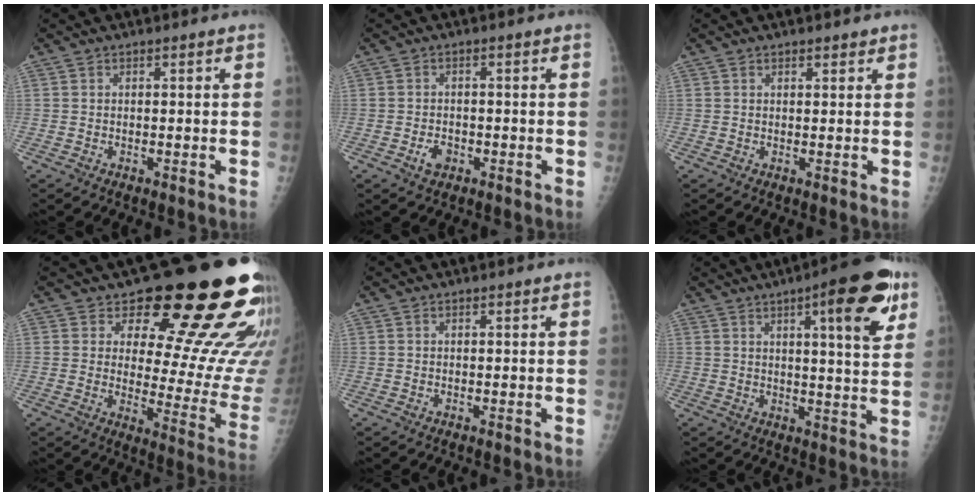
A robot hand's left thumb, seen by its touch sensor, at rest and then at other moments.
{"total": 2.6, "force": [-1.1, 1.9, 1.5], "torque": [-0.019, 0.004, -0.016]}
{"total": 1.2, "force": [1.0, 0.6, 0.5], "torque": [0.001, -0.006, 0.012]}
{"total": 21.4, "force": [14.6, 7.7, 13.7], "torque": [-0.130, -0.101, 0.182]}
{"total": 0.0}
{"total": 13.8, "force": [6.6, 3.2, 11.7], "torque": [-0.135, -0.024, 0.083]}